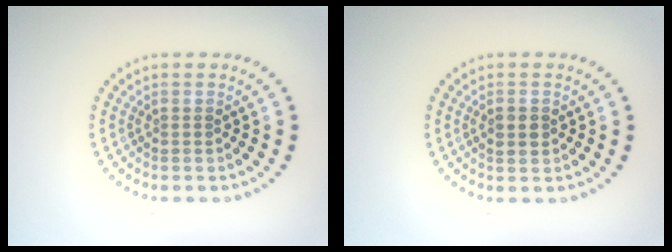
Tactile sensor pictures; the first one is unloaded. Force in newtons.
{"total": 1.3, "press": 1.3, "slide": 0.1}